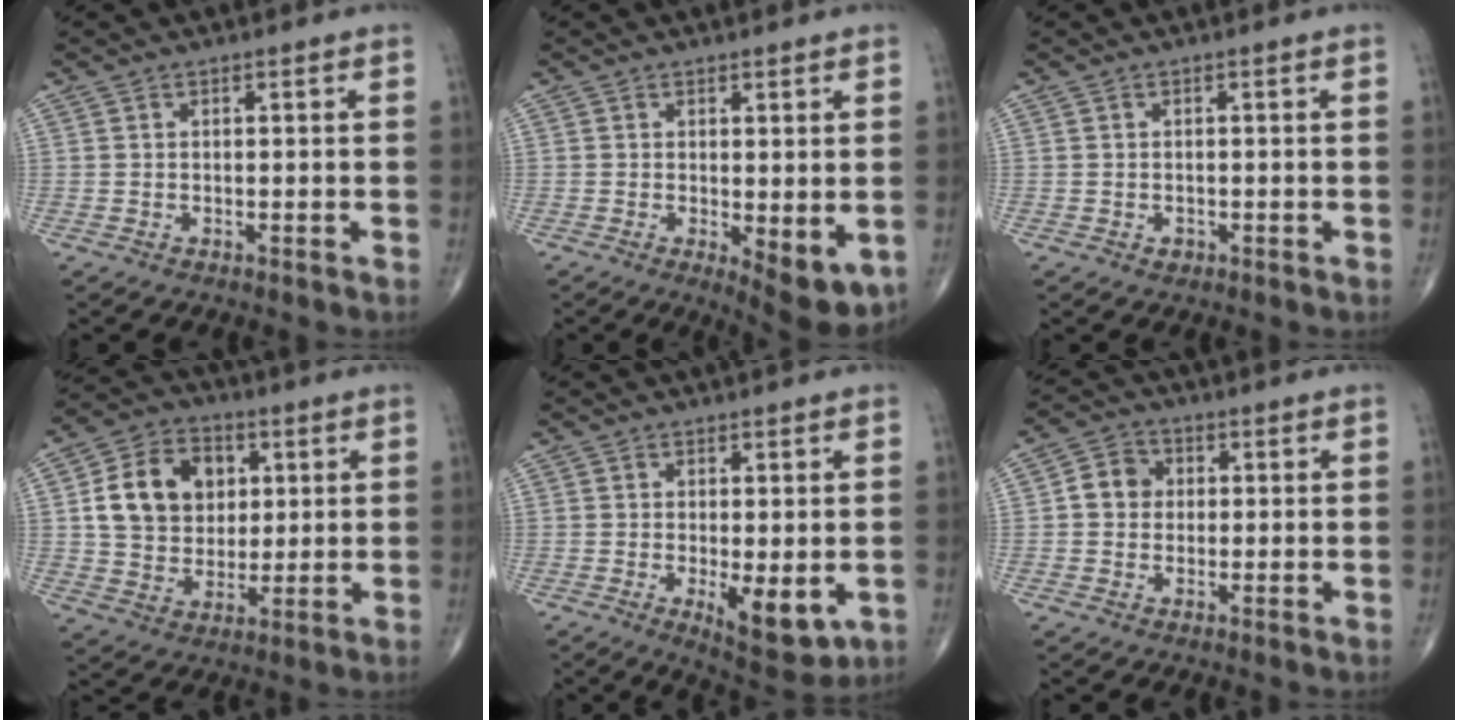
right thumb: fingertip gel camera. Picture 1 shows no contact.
{"total": 7.3, "force": [-1.3, 2.7, 6.6], "torque": [-0.086, -0.022, -0.012]}
{"total": 1.0, "force": [-0.4, 0.9, 0.3], "torque": [0.001, 0.003, -0.003]}
{"total": 14.3, "force": [3.2, 11.2, 8.2], "torque": [-0.111, 0.002, 0.056]}
{"total": 8.6, "force": [-2.0, 3.4, 7.6], "torque": [-0.102, -0.022, -0.020]}
{"total": 5.3, "force": [0.4, 4.7, 2.4], "torque": [-0.024, 0.011, -0.003]}